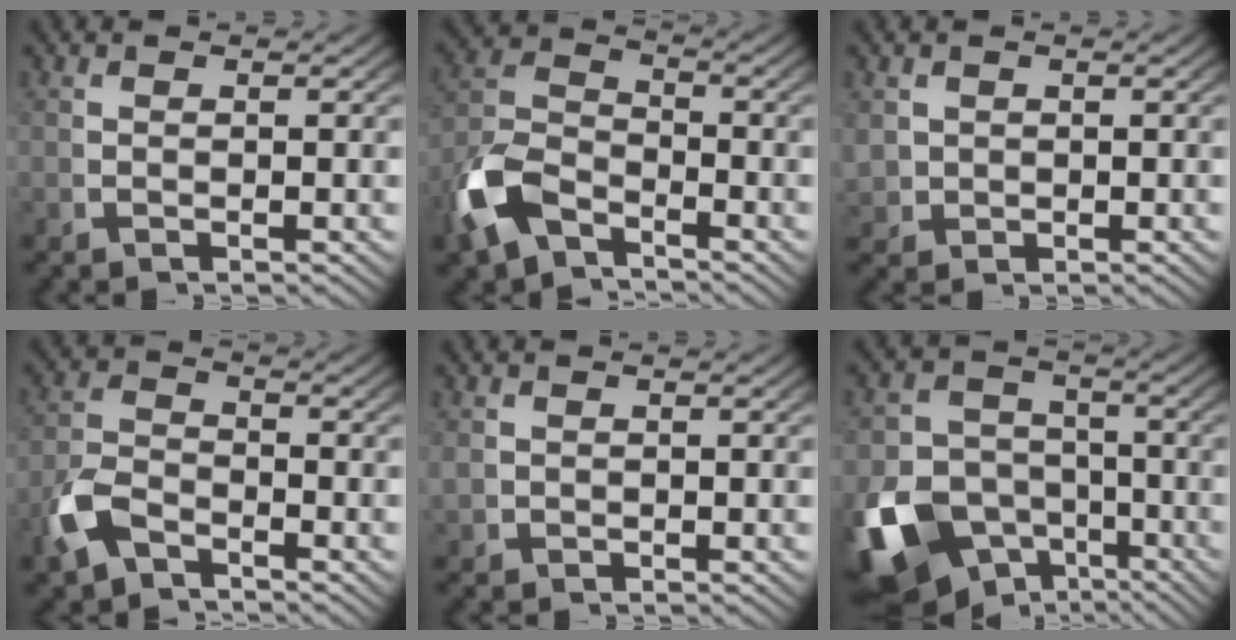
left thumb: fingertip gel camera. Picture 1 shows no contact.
{"total": 7.1, "force": [-3.3, 4.8, 3.9], "torque": [-0.101, -0.027, -0.048]}
{"total": 2.6, "force": [0.5, 2.4, 0.9], "torque": [-0.034, -0.018, 0.023]}
{"total": 4.1, "force": [-2.5, 2.5, 2.0], "torque": [-0.056, -0.016, -0.038]}
{"total": 1.6, "force": [0.2, 1.5, 0.5], "torque": [-0.021, -0.012, 0.011]}
{"total": 16.0, "force": [-6.1, 12.3, 8.2], "torque": [-0.173, -0.095, -0.074]}